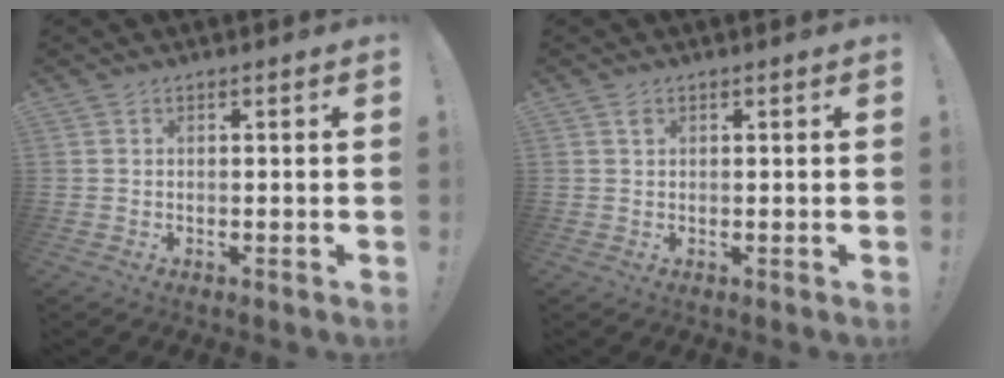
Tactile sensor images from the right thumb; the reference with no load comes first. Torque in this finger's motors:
{"motor_torque": [-0.33, -0.08, 0.11, -0.01, 0.00]}